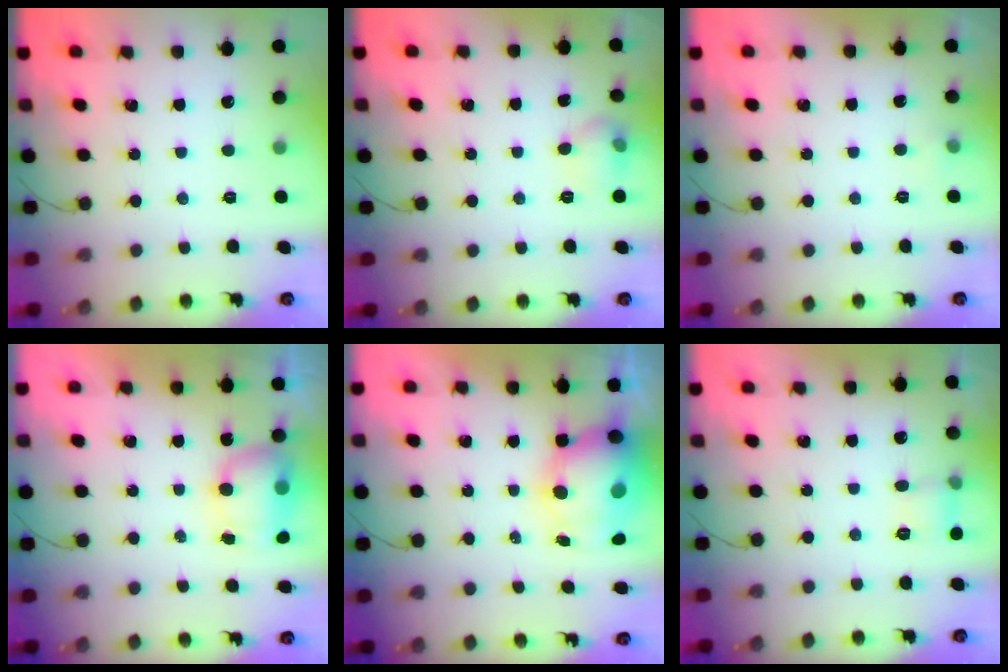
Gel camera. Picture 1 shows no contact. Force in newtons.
{"total": 6.5, "press": 6.3, "slide": 1.4}
{"total": 3.1, "press": 2.8, "slide": 1.2}
{"total": 7.0, "press": 6.8, "slide": 1.3}
{"total": 10.6, "press": 10.2, "slide": 2.6}
{"total": 6.1, "press": 5.9, "slide": 1.3}